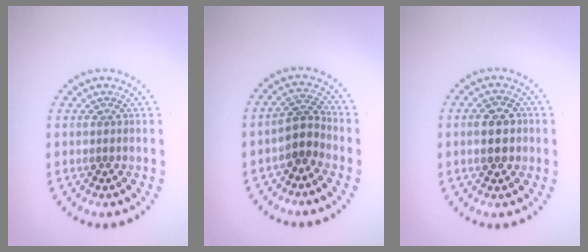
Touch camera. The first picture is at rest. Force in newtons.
{"total": 2.5, "press": 2.0, "slide": 1.4}
{"total": 3.0, "press": 3.0, "slide": 0.2}